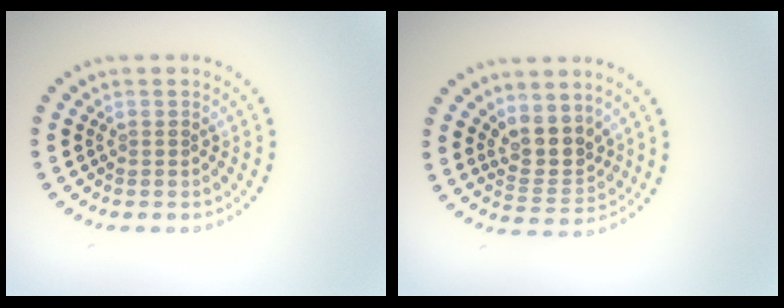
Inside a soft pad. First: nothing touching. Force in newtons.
{"total": 3.5, "press": 3.0, "slide": 1.8}